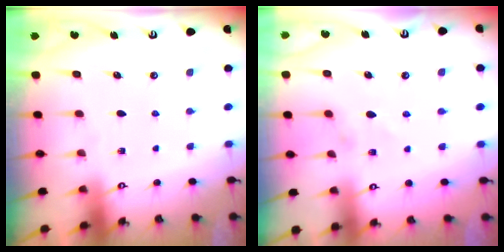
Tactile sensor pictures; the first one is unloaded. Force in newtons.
{"total": 2.7, "press": 2.7, "slide": 0.4}